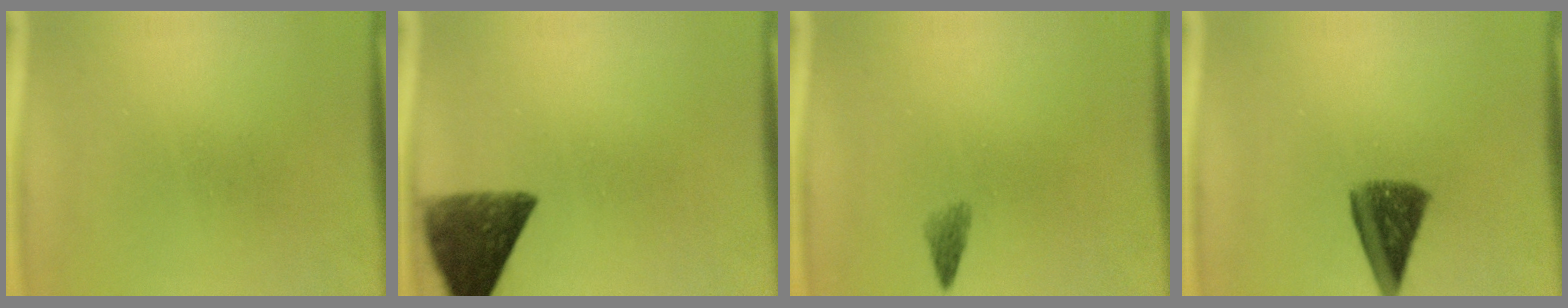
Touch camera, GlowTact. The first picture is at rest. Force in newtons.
{"total": 10.3}
{"total": 1.5}
{"total": 8.1}